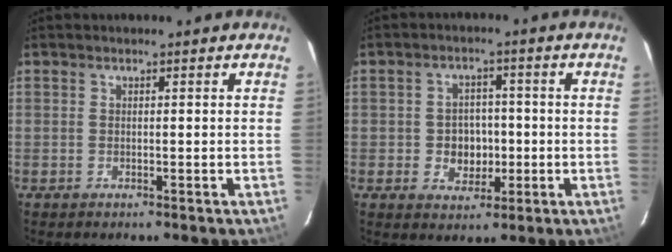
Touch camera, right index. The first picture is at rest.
{"total": 5.7, "force": [-1.1, 4.9, 2.7], "torque": [-0.055, 0.010, -0.007]}